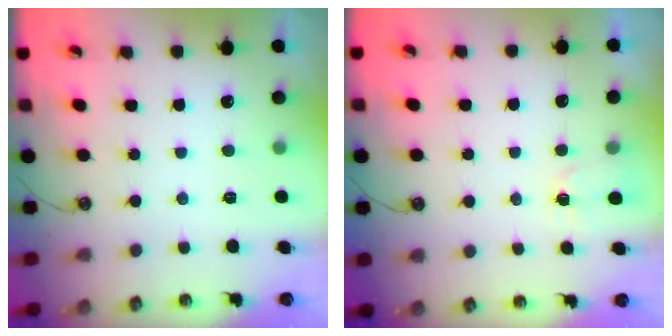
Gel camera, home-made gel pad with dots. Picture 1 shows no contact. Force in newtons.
{"total": 2.5, "press": 2.5, "slide": 0.4}